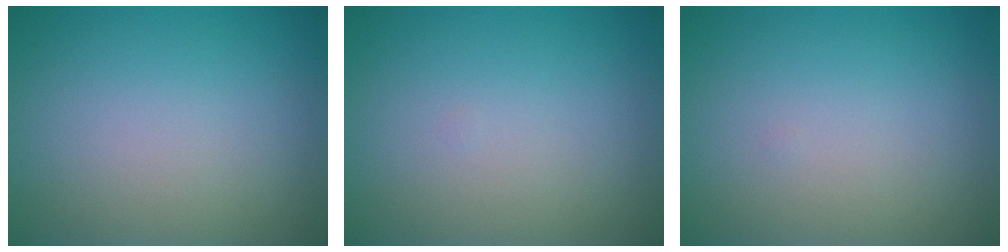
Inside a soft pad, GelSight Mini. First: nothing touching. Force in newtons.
{"total": 0.0}
{"total": 0.0}